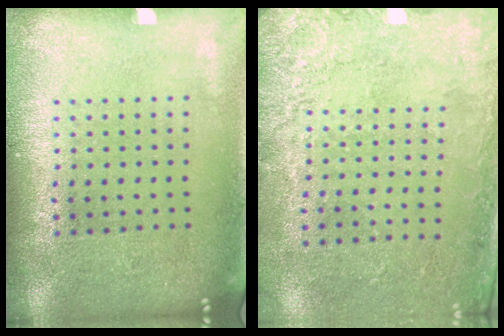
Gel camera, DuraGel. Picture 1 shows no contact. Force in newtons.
{"total": 2.7, "press": 2.2, "slide": 1.5}